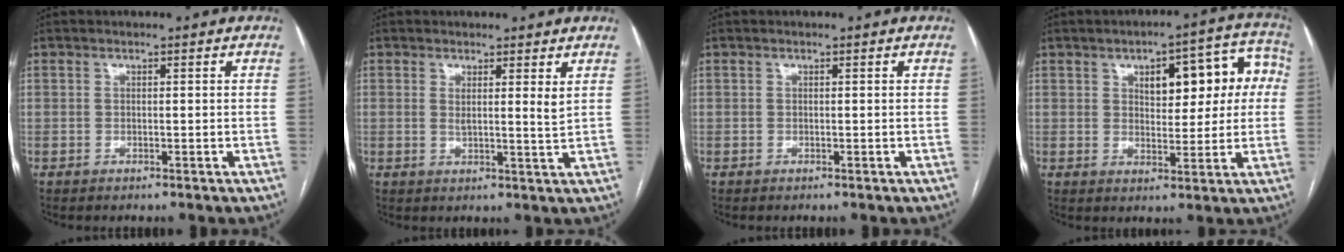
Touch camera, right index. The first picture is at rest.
{"total": 2.9, "force": [1.5, -0.1, 2.5], "torque": [-0.041, -0.016, 0.023]}
{"total": 0.0}
{"total": 11.2, "force": [2.6, 4.8, 9.7], "torque": [-0.110, 0.039, 0.036]}